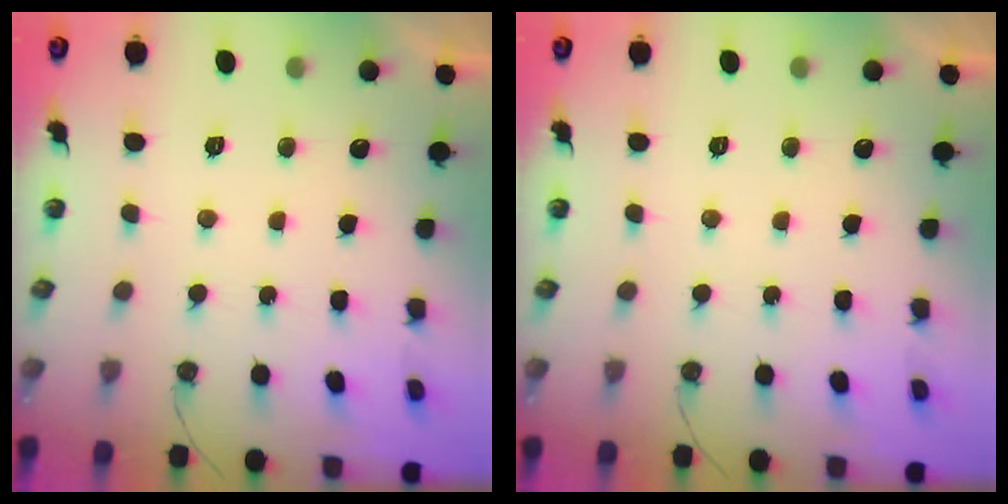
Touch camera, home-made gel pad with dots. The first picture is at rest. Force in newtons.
{"total": 0.0}